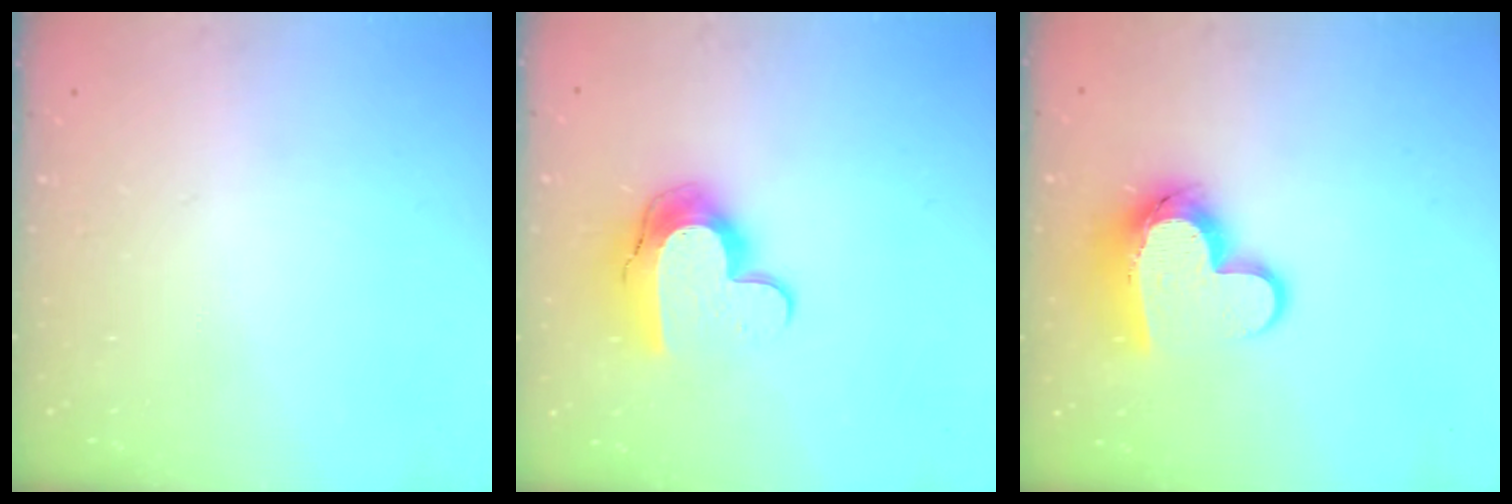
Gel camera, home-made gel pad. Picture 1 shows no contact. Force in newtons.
{"total": 11.9, "press": 11.9, "slide": 0.6}
{"total": 13.2, "press": 13.2, "slide": 0.9}